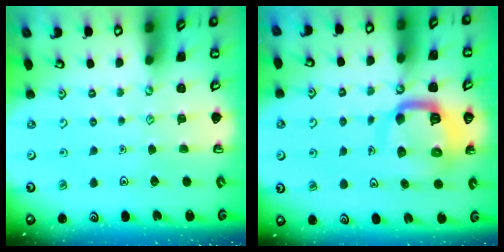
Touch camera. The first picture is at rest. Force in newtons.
{"total": 12.1, "press": 12.0, "slide": 1.2}